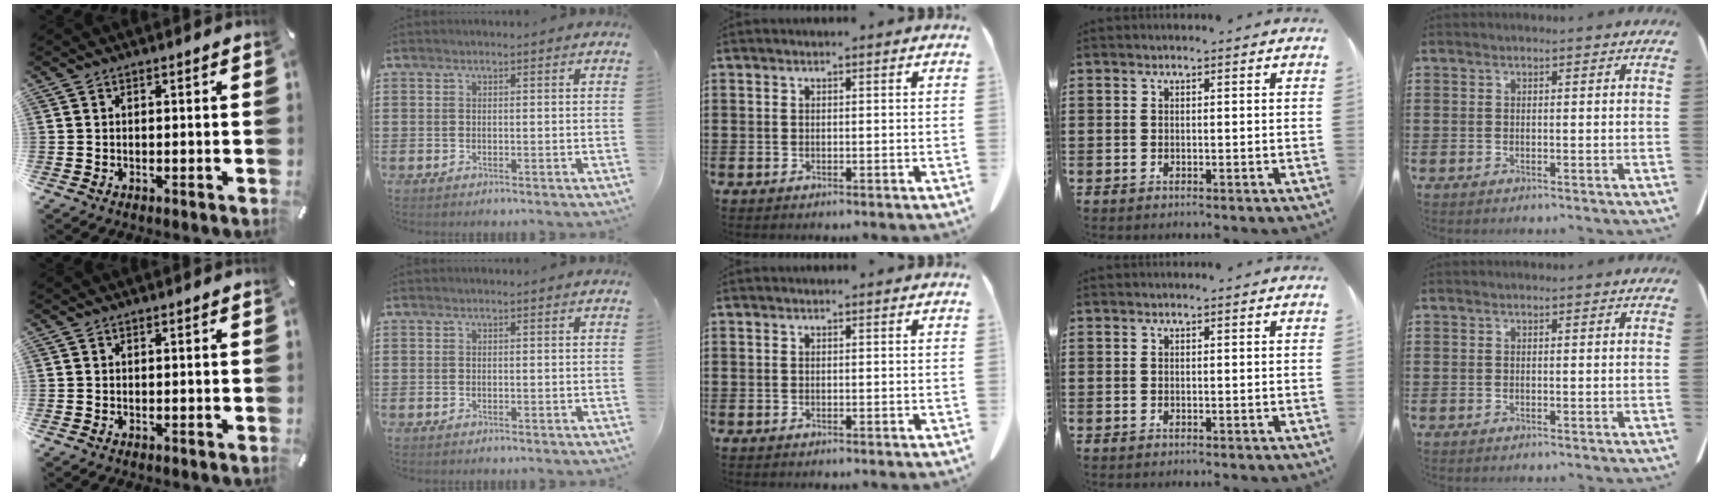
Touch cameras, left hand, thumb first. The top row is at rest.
{}